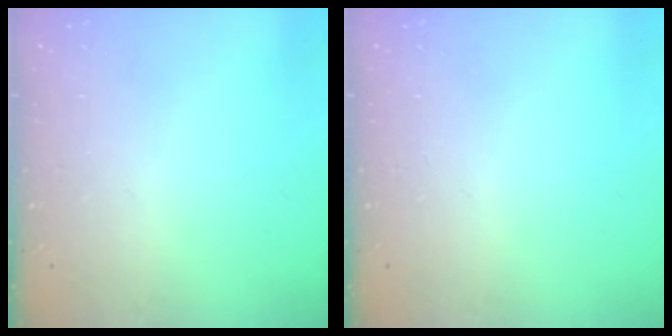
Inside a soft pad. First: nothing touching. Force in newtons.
{"total": 0.0}